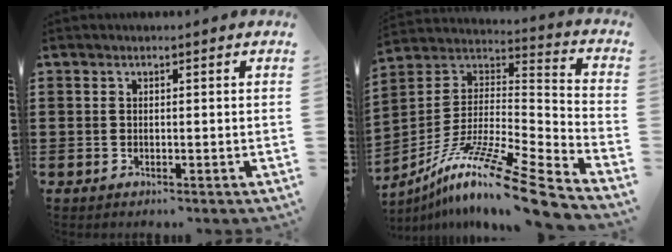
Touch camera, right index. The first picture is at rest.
{"total": 14.0, "force": [-10.7, 0.1, 9.1], "torque": [-0.163, 0.014, -0.203]}